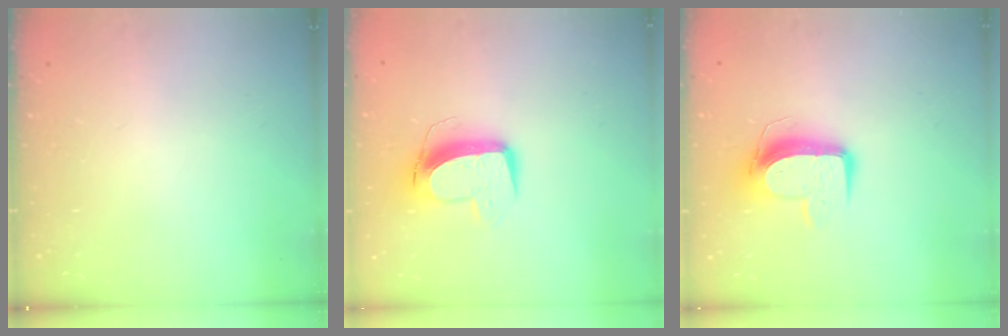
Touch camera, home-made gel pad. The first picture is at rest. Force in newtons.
{"total": 10.6, "press": 10.5, "slide": 1.2}
{"total": 10.8, "press": 10.8, "slide": 1.0}